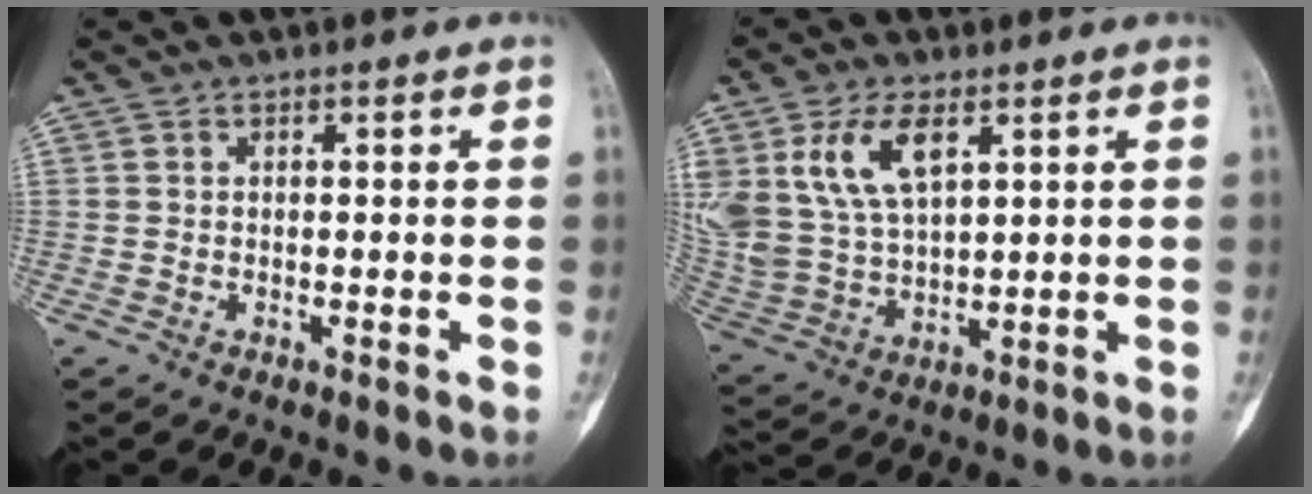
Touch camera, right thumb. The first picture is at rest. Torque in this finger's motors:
{"motor_torque": [0.24, 0.38, 1.05, 0.97, 0.16]}